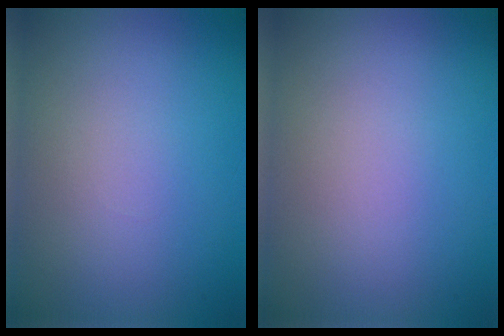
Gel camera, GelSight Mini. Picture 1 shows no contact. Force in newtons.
{"total": 0.0}